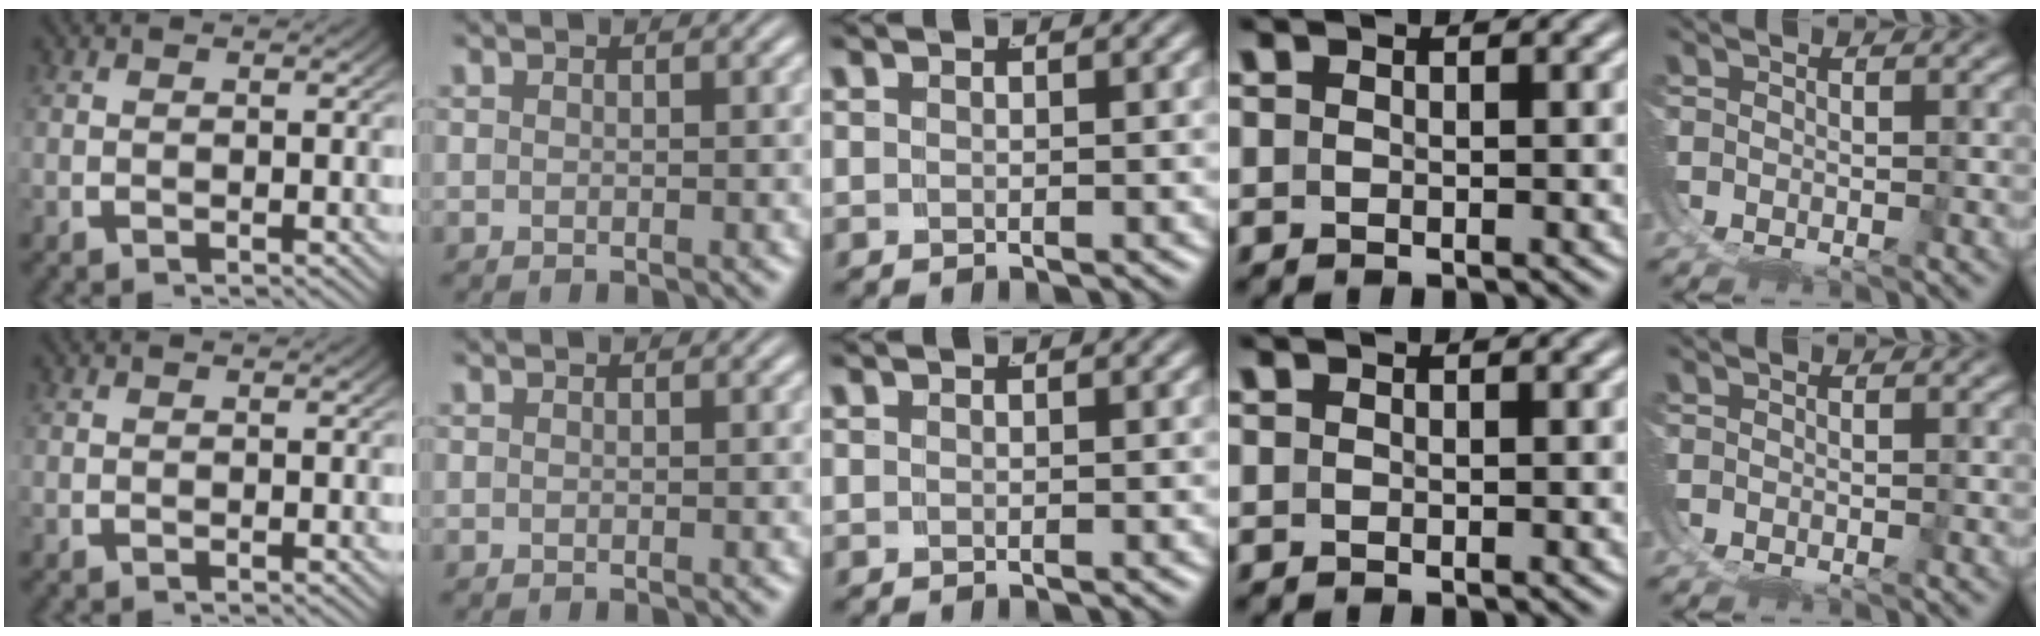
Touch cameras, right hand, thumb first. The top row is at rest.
{}